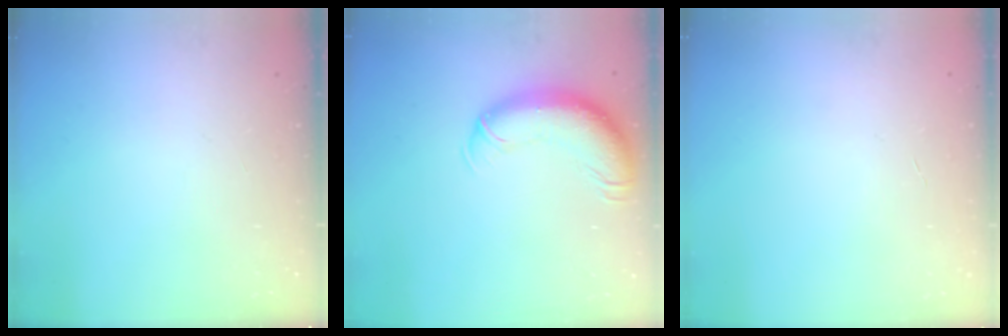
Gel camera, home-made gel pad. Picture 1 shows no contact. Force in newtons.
{"total": 13.5, "press": 13.1, "slide": 3.5}
{"total": 0.0}